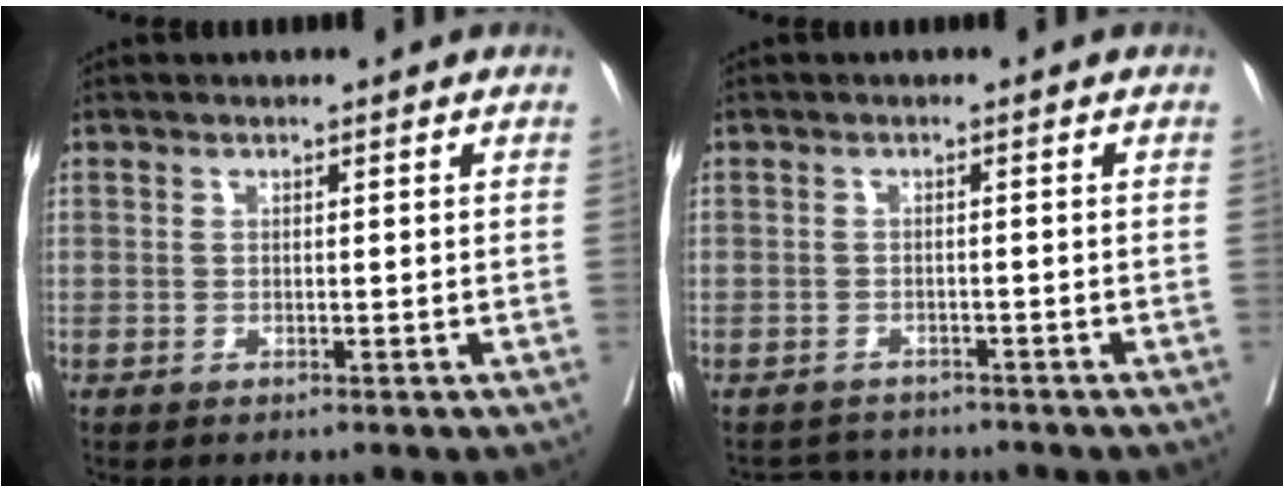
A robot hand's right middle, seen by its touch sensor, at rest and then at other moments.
{"total": 3.4, "force": [-3.3, 0.7, -0.5], "torque": [0.007, -0.005, -0.052]}